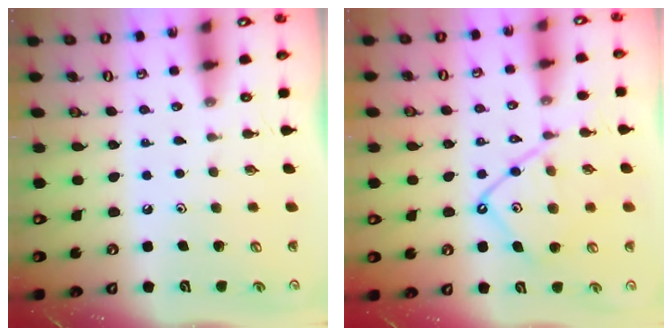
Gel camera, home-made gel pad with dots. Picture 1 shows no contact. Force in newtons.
{"total": 11.8, "press": 11.7, "slide": 1.0}